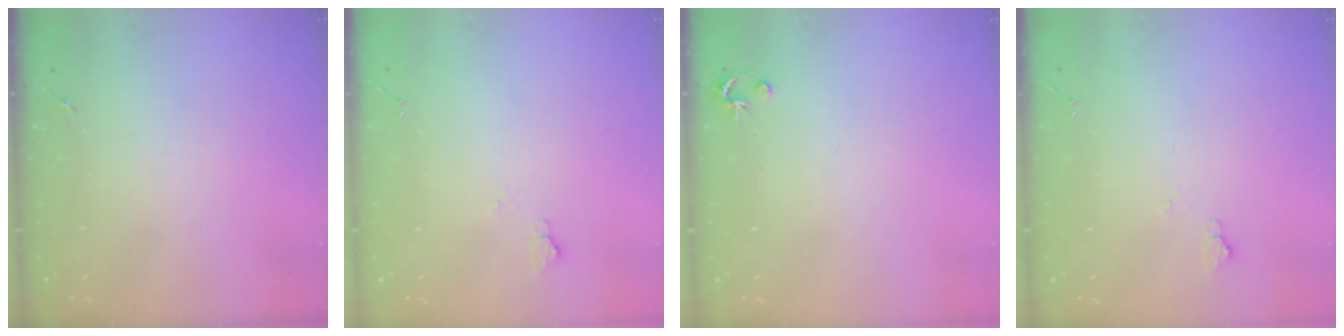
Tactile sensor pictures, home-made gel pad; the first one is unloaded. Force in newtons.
{"total": 4.9, "press": 4.8, "slide": 0.7}
{"total": 2.5, "press": 2.5, "slide": 0.2}
{"total": 4.9, "press": 4.8, "slide": 0.7}